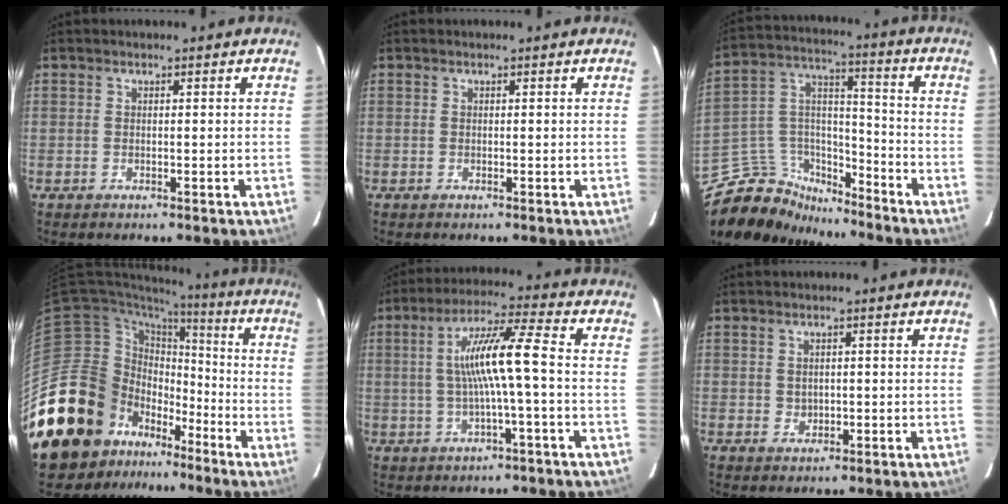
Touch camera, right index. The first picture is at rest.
{"total": 0.0}
{"total": 13.8, "force": [-11.5, 6.8, 3.3], "torque": [-0.095, 0.064, -0.207]}
{"total": 21.4, "force": [-12.5, 15.6, 7.7], "torque": [-0.195, 0.041, -0.199]}
{"total": 9.8, "force": [-0.6, -0.1, 9.8], "torque": [-0.184, 0.013, -0.005]}
{"total": 1.7, "force": [0.3, 1.6, 0.6], "torque": [-0.008, 0.003, 0.009]}